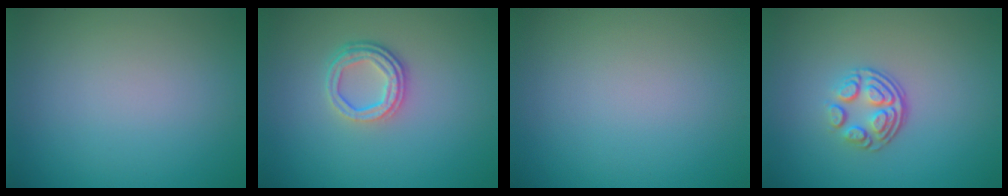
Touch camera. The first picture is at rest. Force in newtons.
{"total": 3.4, "press": 2.6, "slide": 2.2}
{"total": 0.0}
{"total": 3.6, "press": 2.5, "slide": 2.6}